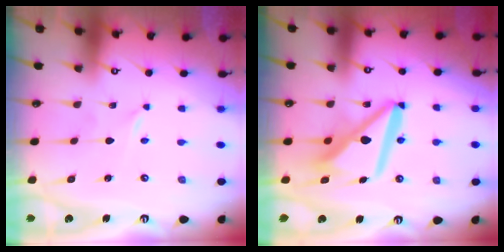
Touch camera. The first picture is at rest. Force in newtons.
{"total": 14.5, "press": 14.4, "slide": 1.5}